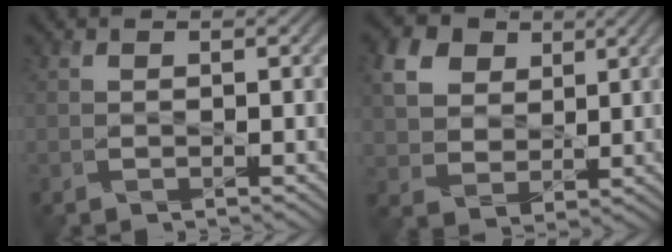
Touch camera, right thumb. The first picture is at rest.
{"total": 8.4, "force": [3.4, 6.4, 4.2], "torque": [-0.130, 0.009, 0.062]}